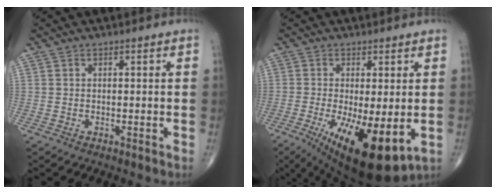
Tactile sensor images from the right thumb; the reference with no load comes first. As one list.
[{"total": 15.0, "force": [-4.2, 5.1, 13.5], "torque": [-0.207, -0.025, -0.048]}]